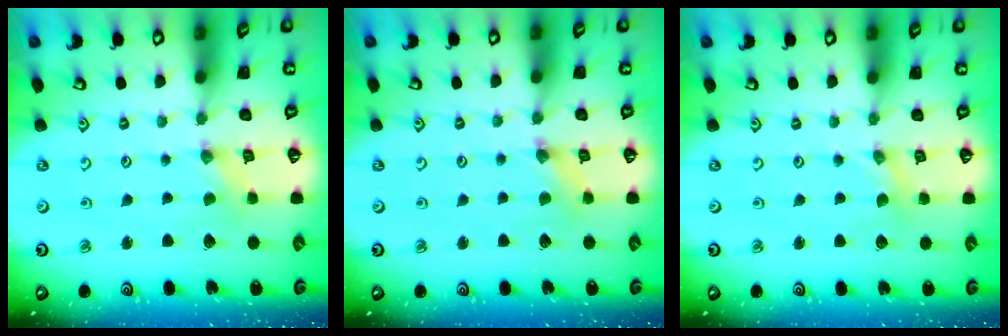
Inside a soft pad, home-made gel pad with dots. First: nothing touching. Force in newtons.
{"total": 1.6, "press": 1.6, "slide": 0.2}
{"total": 0.7, "press": 0.7, "slide": 0.2}